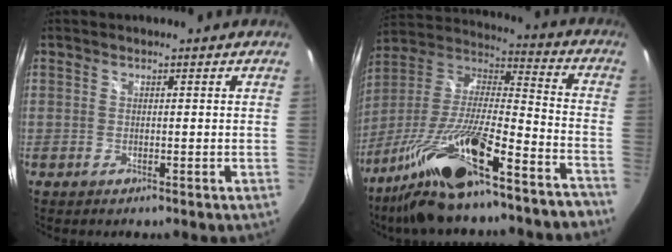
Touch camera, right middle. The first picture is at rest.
{"total": 25.3, "force": [-18.7, 4.4, 16.5], "torque": [-0.288, -0.030, -0.305]}